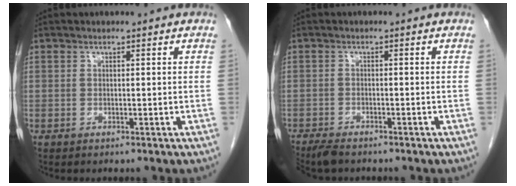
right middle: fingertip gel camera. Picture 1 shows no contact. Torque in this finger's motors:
{"motor_torque": [0.65, -0.58, 0.09, 0.04]}